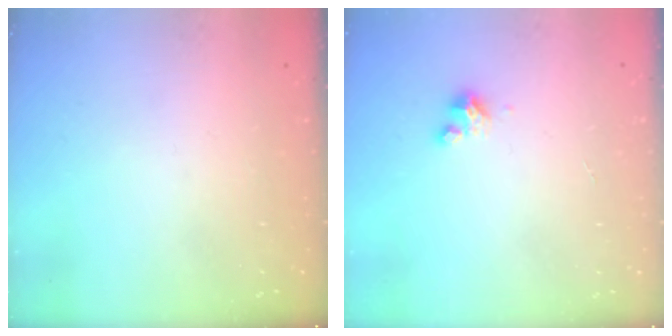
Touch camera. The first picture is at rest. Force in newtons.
{"total": 3.5, "press": 3.5, "slide": 0.3}